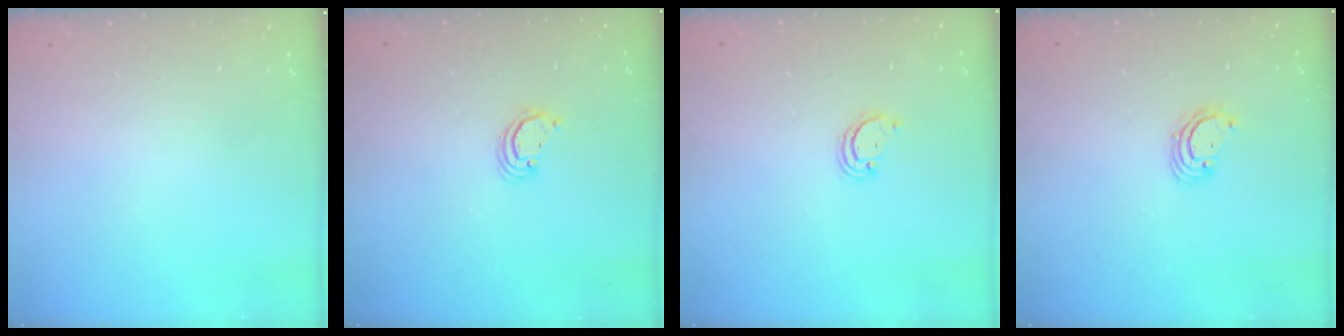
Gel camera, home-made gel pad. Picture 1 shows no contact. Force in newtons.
{"total": 2.3, "press": 2.3, "slide": 0.3}
{"total": 2.2, "press": 2.2, "slide": 0.2}
{"total": 3.1, "press": 3.1, "slide": 0.1}